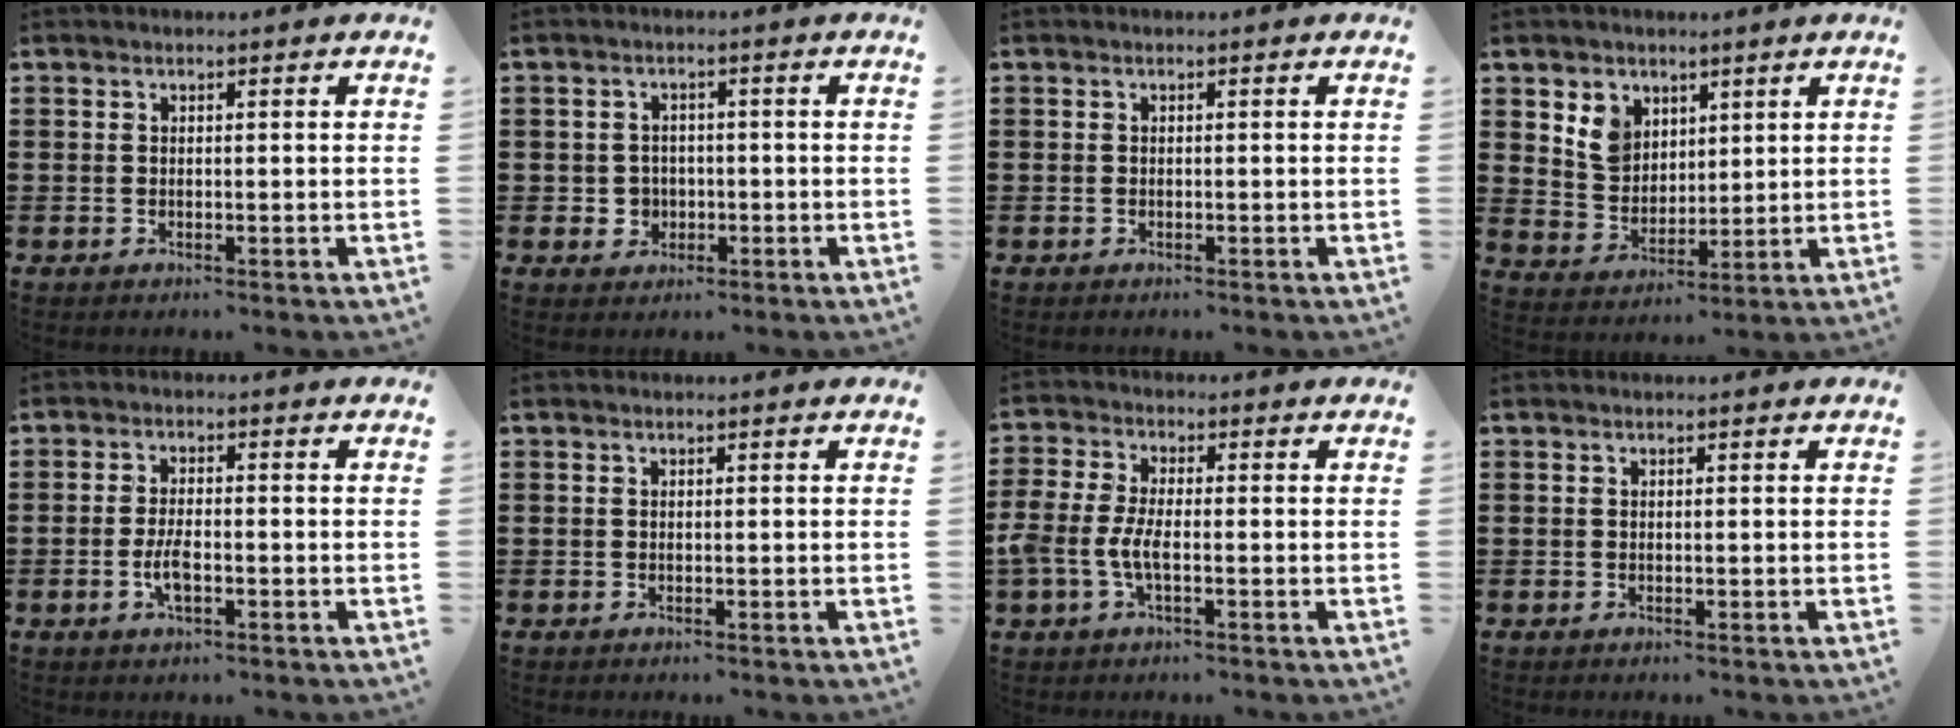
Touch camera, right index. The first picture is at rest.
{"total": 2.8, "force": [-0.6, 2.6, 0.7], "torque": [-0.024, 0.006, -0.017]}
{"total": 0.0}
{"total": 6.2, "force": [3.3, 5.0, 1.6], "torque": [-0.058, 0.015, 0.063]}
{"total": 3.7, "force": [-1.2, 1.3, 3.3], "torque": [-0.071, -0.002, -0.024]}
{"total": 0.0}
{"total": 5.0, "force": [-1.7, 2.0, 4.2], "torque": [-0.106, -0.006, -0.039]}
{"total": 0.0}